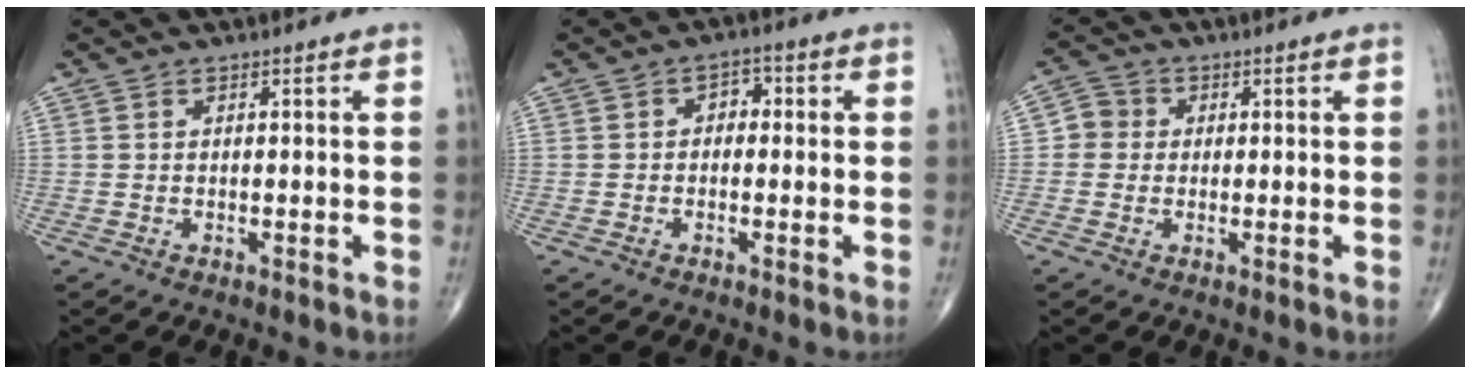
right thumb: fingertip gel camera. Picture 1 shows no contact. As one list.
[{"total": 2.8, "force": [0.1, 2.0, 1.9], "torque": [-0.009, 0.011, -0.009]}, {"total": 3.6, "force": [0.0, 3.5, 1.0], "torque": [0.003, 0.007, -0.008]}]